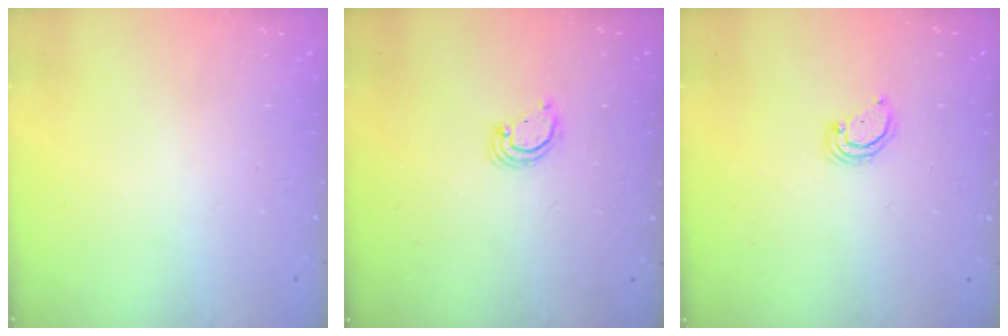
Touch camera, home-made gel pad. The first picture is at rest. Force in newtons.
{"total": 2.6, "press": 2.6, "slide": 0.2}
{"total": 2.3, "press": 2.3, "slide": 0.2}